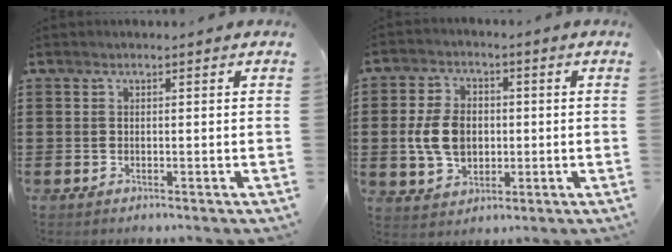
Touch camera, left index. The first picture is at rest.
{"total": 7.5, "force": [-0.3, 5.3, 5.2], "torque": [-0.117, 0.006, -0.011]}